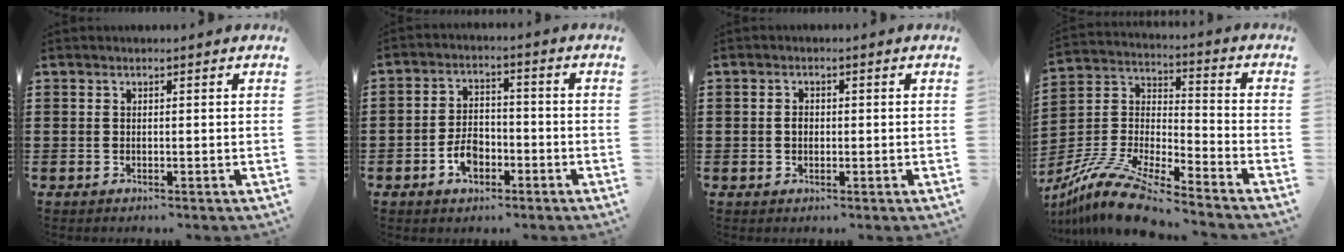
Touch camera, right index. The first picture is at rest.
{"total": 5.1, "force": [-2.4, 3.1, 3.2], "torque": [-0.070, 0.004, -0.047]}
{"total": 1.5, "force": [-0.1, 1.1, 1.0], "torque": [-0.021, 0.005, -0.004]}
{"total": 11.6, "force": [-10.4, 1.4, 5.0], "torque": [-0.117, 0.019, -0.212]}